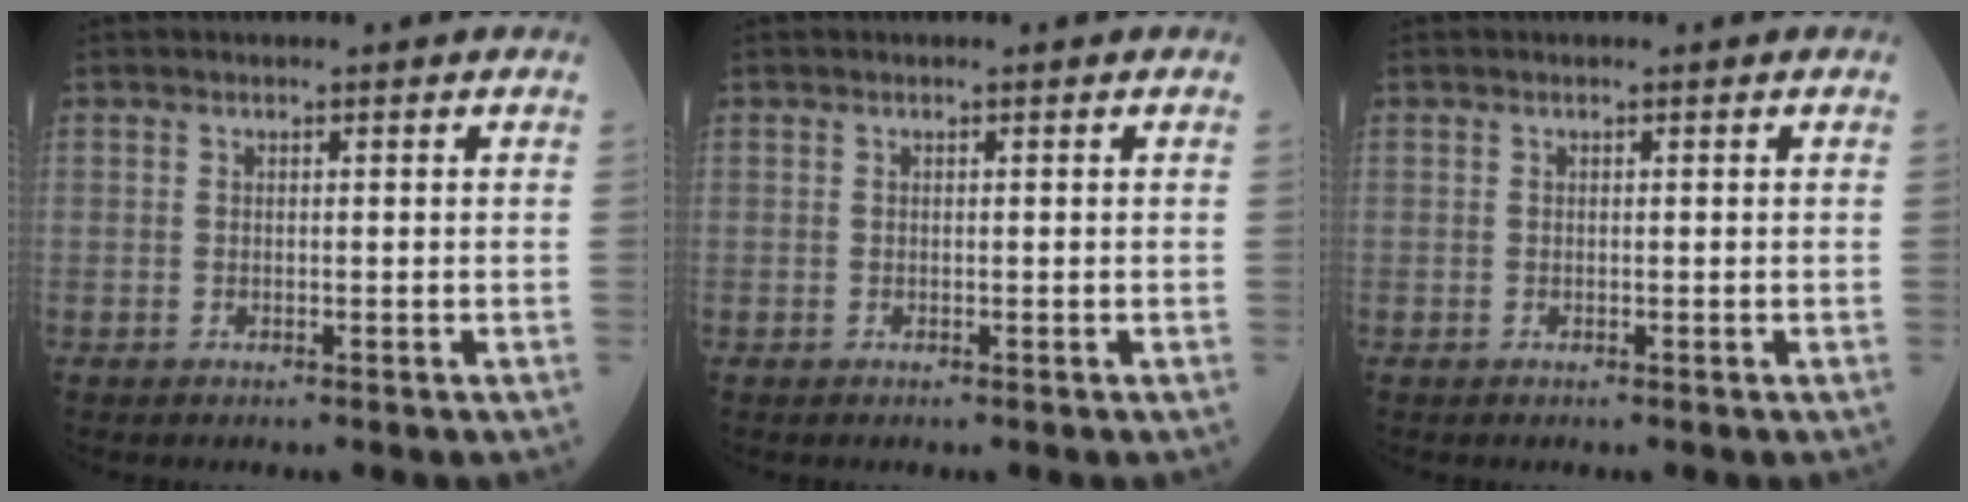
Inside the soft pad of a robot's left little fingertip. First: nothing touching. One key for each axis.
{"total": 0.0}
{"total": 0.0}